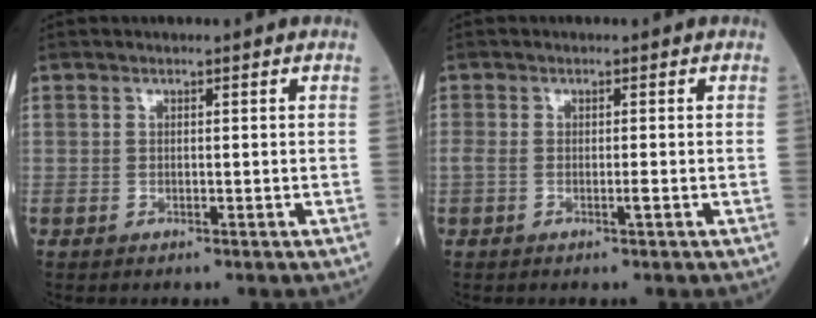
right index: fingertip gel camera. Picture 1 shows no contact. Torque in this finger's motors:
{"motor_torque": [0.33, -0.14, 0.19, 0.07]}